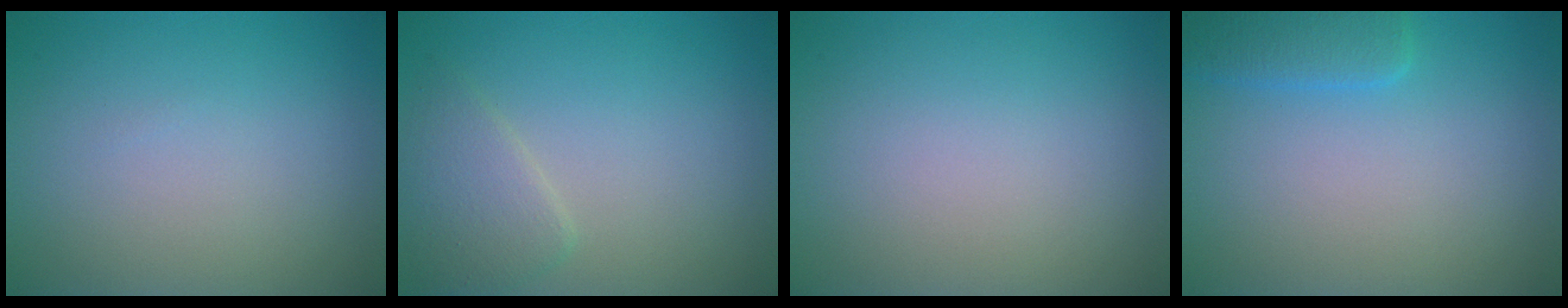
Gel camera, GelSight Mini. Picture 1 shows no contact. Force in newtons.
{"total": 2.5, "press": 2.5, "slide": 0.0}
{"total": 0.0}
{"total": 2.5, "press": 2.5, "slide": 0.3}